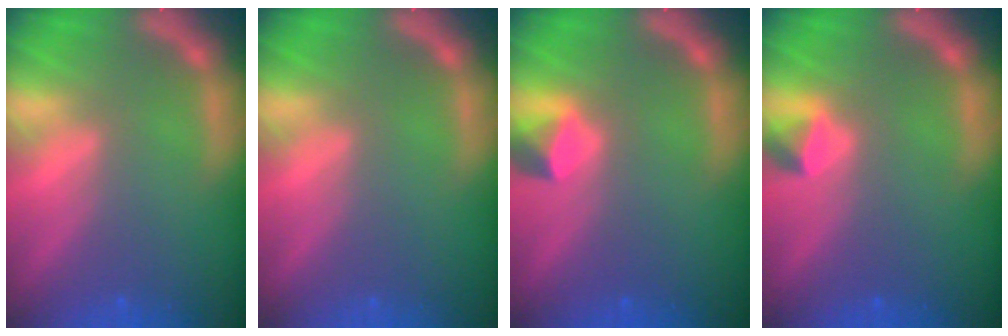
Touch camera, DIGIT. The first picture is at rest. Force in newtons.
{"total": 0.0}
{"total": 1.9}
{"total": 1.4}